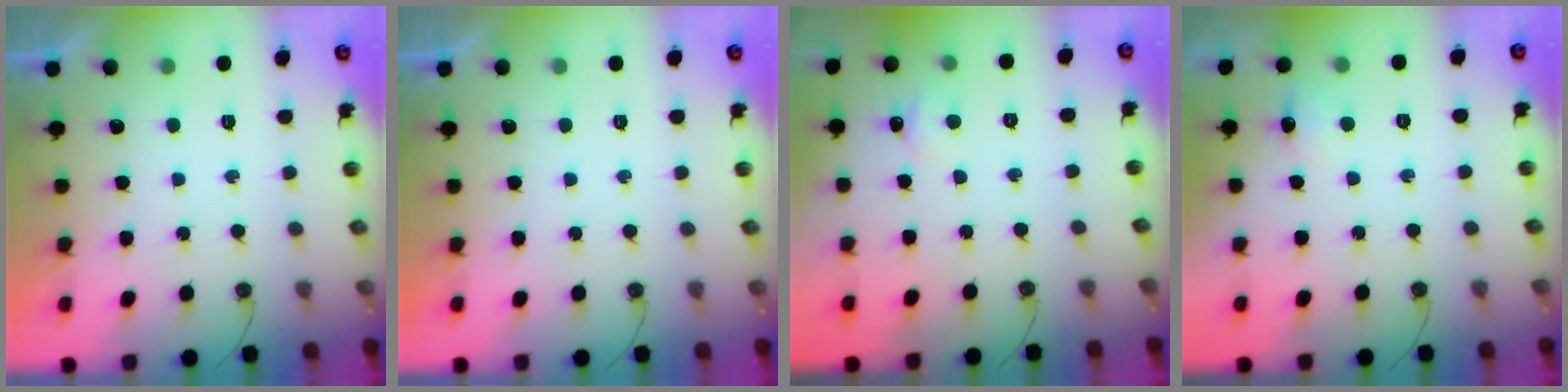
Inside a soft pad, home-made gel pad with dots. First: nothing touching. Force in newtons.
{"total": 0.0}
{"total": 2.8, "press": 2.8, "slide": 0.3}
{"total": 6.1, "press": 6.0, "slide": 1.1}